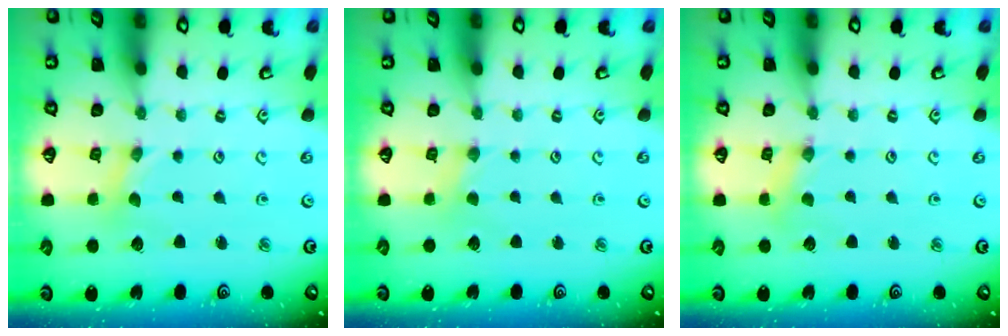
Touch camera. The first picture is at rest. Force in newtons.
{"total": 0.8, "press": 0.8, "slide": 0.2}
{"total": 1.3, "press": 1.2, "slide": 0.3}